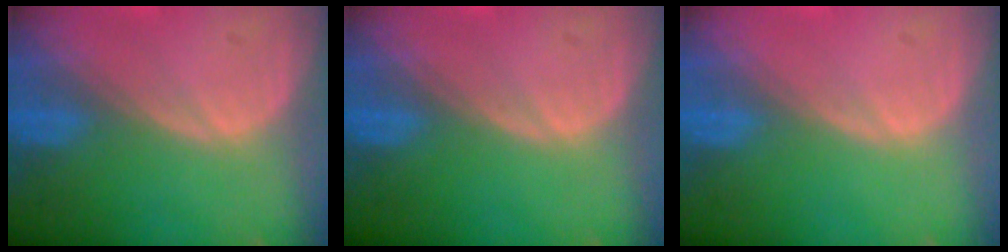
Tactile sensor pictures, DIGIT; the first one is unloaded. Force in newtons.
{"total": 0.0}
{"total": 0.0}